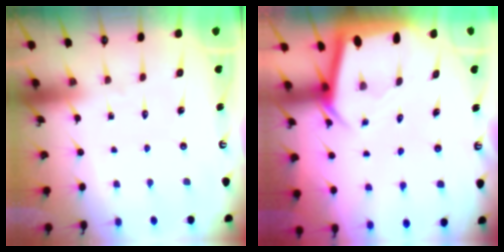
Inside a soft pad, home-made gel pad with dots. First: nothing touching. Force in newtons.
{"total": 2.7, "press": 2.7, "slide": 0.2}